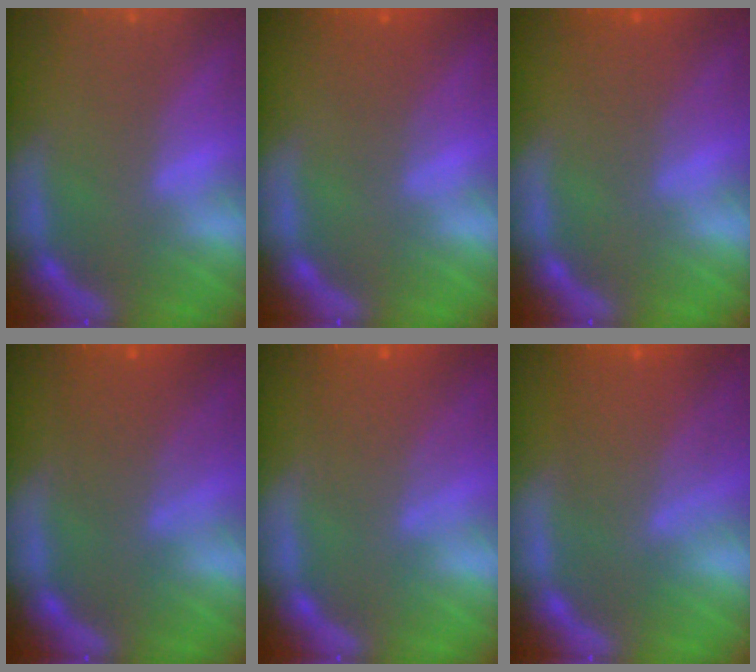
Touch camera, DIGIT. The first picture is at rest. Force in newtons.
{"total": 2.4}
{"total": 2.9}
{"total": 5.1}
{"total": 5.1}
{"total": 7.0}